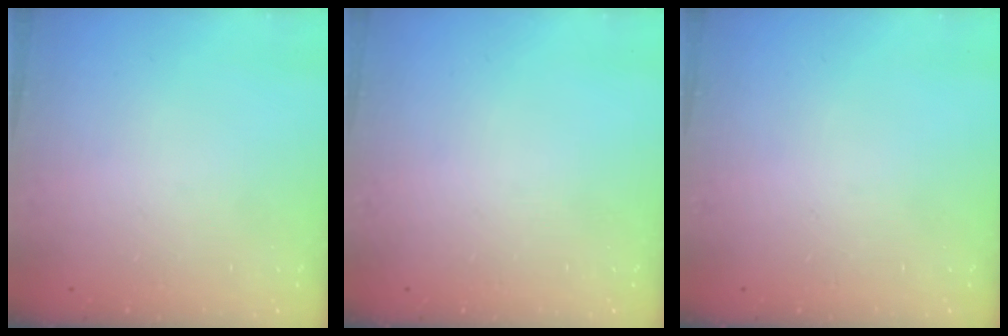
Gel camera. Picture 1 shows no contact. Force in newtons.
{"total": 0.0}
{"total": 0.0}